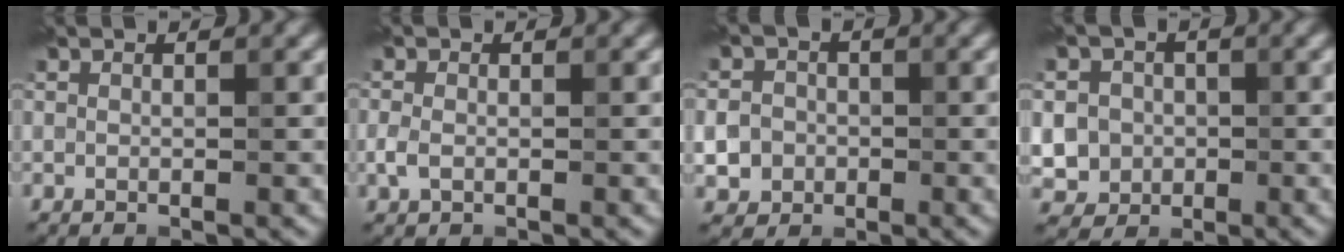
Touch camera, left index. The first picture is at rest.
{"total": 1.4, "force": [-0.4, 1.0, 0.9], "torque": [-0.022, 0.002, -0.011]}
{"total": 6.3, "force": [-1.6, 5.8, 1.9], "torque": [-0.028, -0.001, -0.057]}
{"total": 6.6, "force": [-0.5, 6.3, 1.9], "torque": [-0.035, 0.011, -0.027]}